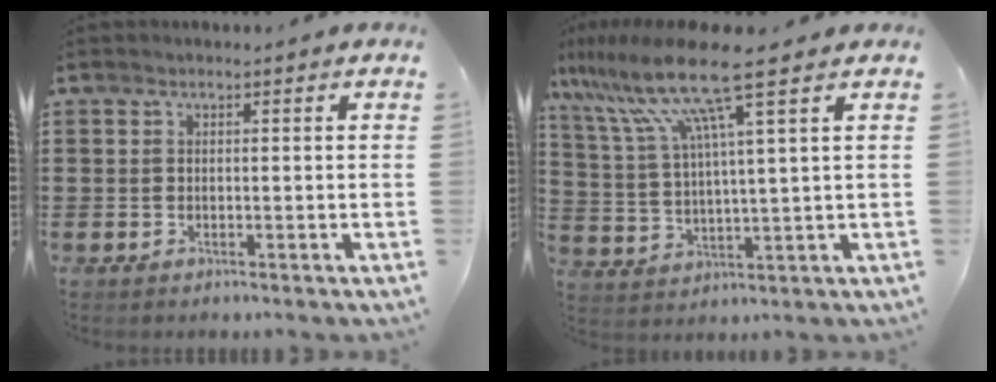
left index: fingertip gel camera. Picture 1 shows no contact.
{"total": 12.4, "force": [7.7, 0.3, 9.7], "torque": [-0.226, -0.033, 0.121]}